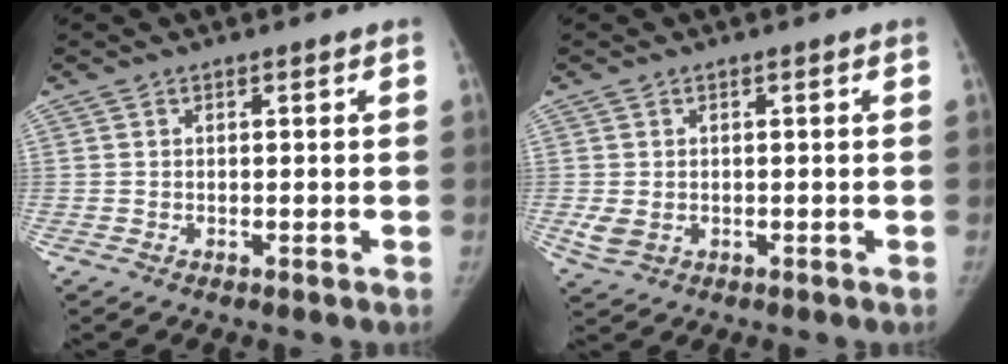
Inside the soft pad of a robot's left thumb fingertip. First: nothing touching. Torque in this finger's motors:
{"motor_torque": [-0.09, 0.08, 0.29, -0.62, 0.13]}